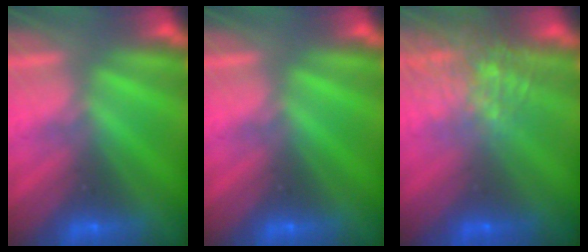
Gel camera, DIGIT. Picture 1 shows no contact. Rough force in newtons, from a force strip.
{"total": 0.0}
{"total": 7.1}